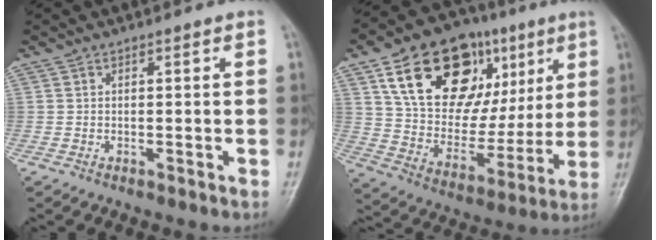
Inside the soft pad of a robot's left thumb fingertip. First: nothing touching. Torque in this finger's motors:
{"motor_torque": [2.55, 2.46, 1.97, -0.80, 0.43]}